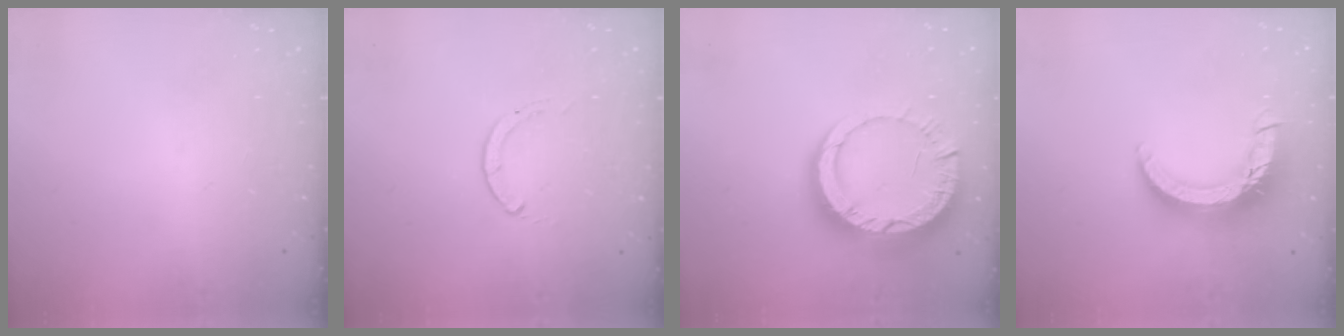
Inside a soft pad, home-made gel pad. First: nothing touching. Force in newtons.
{"total": 0.0}
{"total": 13.8, "press": 13.7, "slide": 1.3}
{"total": 13.1, "press": 13.0, "slide": 1.3}